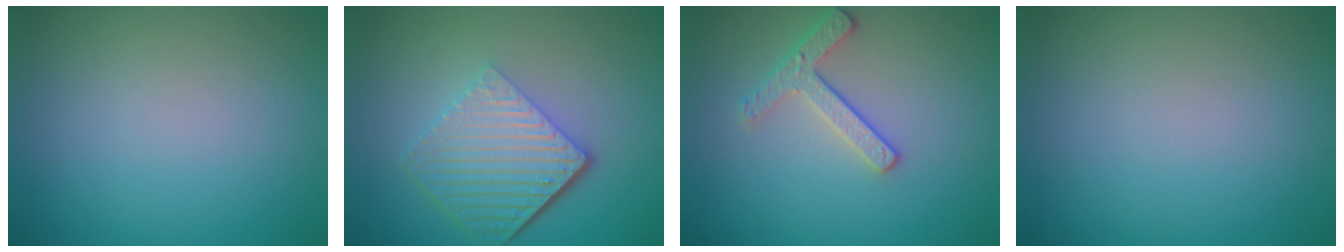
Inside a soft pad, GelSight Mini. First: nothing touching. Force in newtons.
{"total": 6.5, "press": 4.3, "slide": 4.9}
{"total": 2.4, "press": 2.3, "slide": 0.8}
{"total": 0.0}